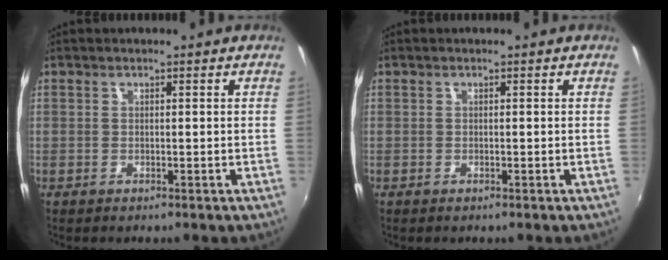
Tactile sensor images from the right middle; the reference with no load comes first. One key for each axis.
{"total": 0.0}